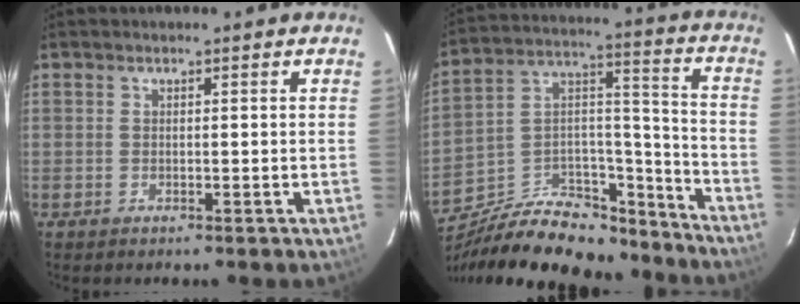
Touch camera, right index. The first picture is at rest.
{"total": 23.2, "force": [-18.0, 10.8, 10.0], "torque": [-0.190, 0.069, -0.257]}